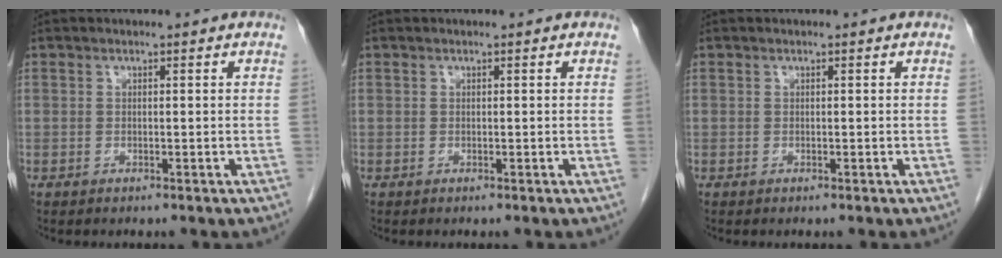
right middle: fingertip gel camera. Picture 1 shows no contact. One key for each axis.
{"total": 0.0}
{"total": 0.0}